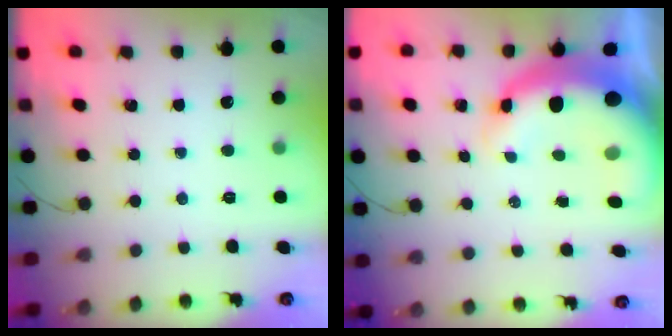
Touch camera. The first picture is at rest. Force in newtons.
{"total": 14.2, "press": 13.8, "slide": 3.2}